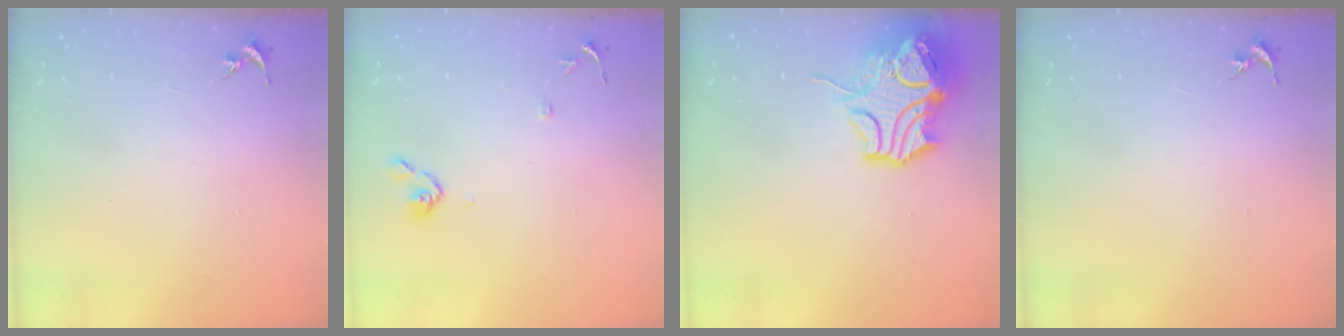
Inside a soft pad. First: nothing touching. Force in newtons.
{"total": 8.6, "press": 8.6, "slide": 0.7}
{"total": 14.6, "press": 14.5, "slide": 2.1}
{"total": 0.0}